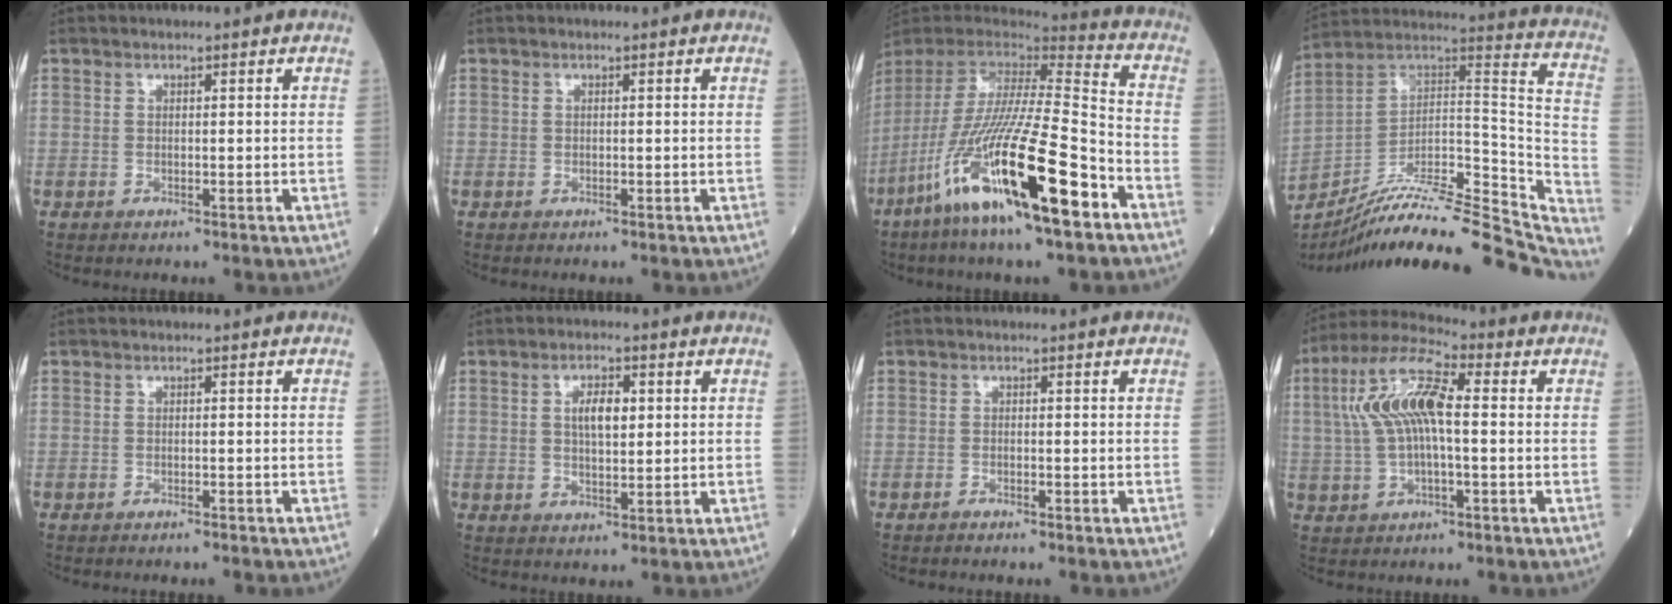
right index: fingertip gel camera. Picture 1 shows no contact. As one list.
[{"total": 0.0}, {"total": 25.0, "force": [-12.9, 2.4, 21.3], "torque": [-0.423, -0.072, -0.244]}, {"total": 32.3, "force": [-28.2, 4.9, 15.0], "torque": [-0.167, -0.002, -0.410]}, {"total": 1.7, "force": [-1.6, 0.0, 0.6], "torque": [-0.012, 0.000, -0.017]}, {"total": 4.4, "force": [1.2, 1.6, 3.9], "torque": [-0.070, 0.004, 0.023]}, {"total": 0.7, "force": [-0.6, 0.0, 0.3], "torque": [-0.011, -0.001, -0.008]}, {"total": 10.7, "force": [1.2, 2.9, 10.2], "torque": [-0.218, 0.029, 0.022]}]